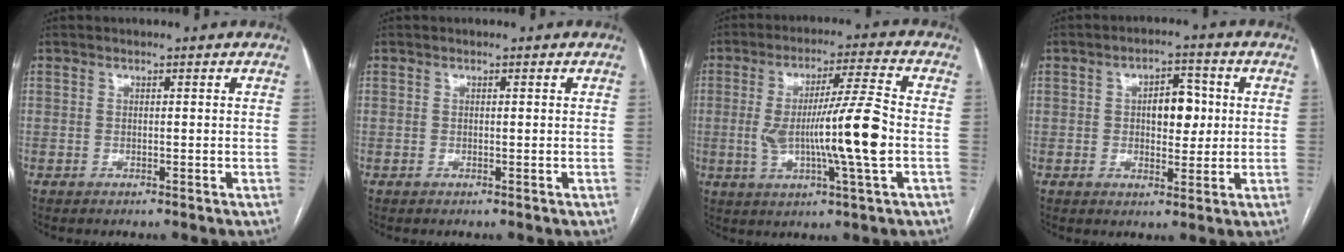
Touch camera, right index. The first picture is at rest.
{"total": 0.0}
{"total": 12.5, "force": [-1.2, -0.2, 12.5], "torque": [-0.229, 0.001, -0.023]}
{"total": 6.2, "force": [0.7, 3.2, 5.2], "torque": [-0.074, 0.014, 0.013]}